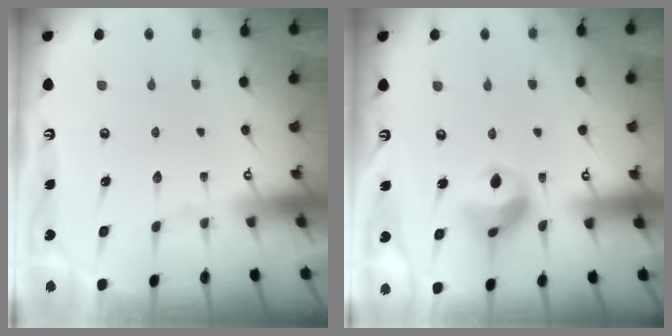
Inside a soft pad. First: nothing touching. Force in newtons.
{"total": 10.6, "press": 10.5, "slide": 1.3}